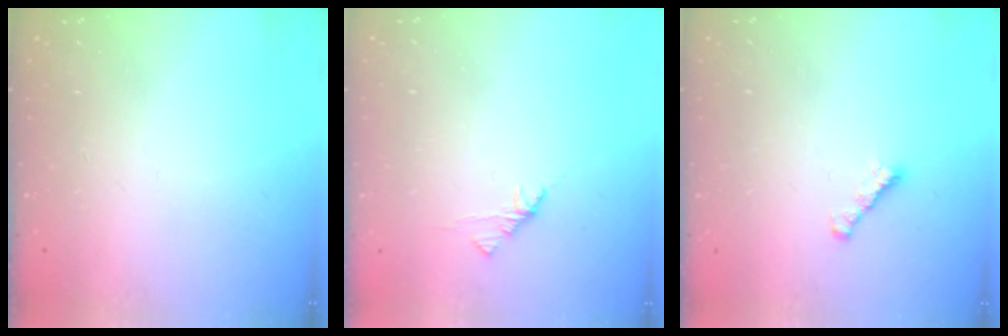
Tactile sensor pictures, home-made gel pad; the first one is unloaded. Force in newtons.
{"total": 1.9, "press": 1.7, "slide": 0.6}
{"total": 1.8, "press": 1.7, "slide": 0.6}